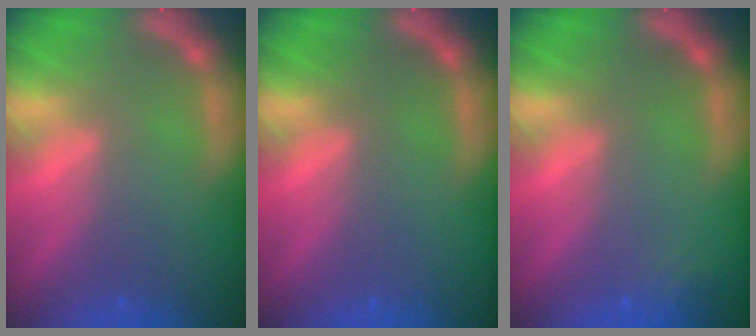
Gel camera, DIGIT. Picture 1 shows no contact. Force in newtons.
{"total": 0.0}
{"total": 1.4}